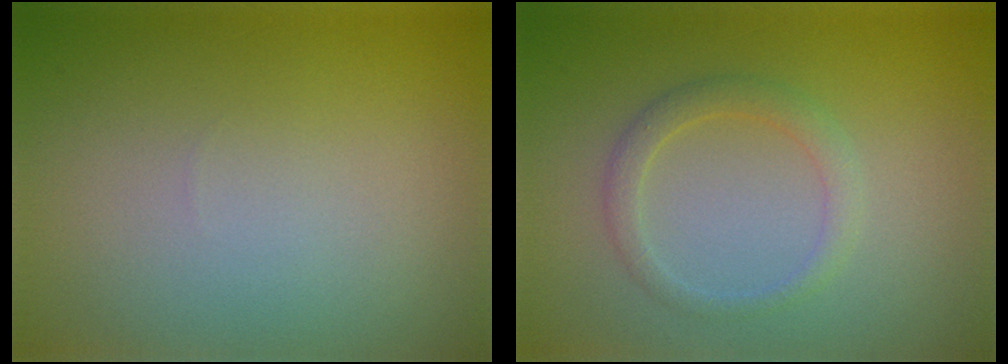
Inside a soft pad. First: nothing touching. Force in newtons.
{"total": 1.8, "press": 1.8, "slide": 0.0}